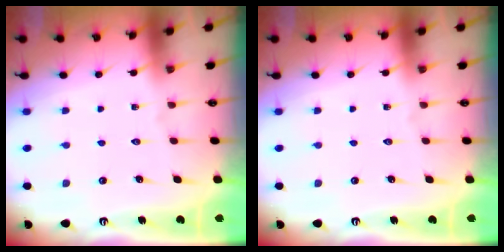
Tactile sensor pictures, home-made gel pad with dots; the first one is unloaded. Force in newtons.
{"total": 0.0}